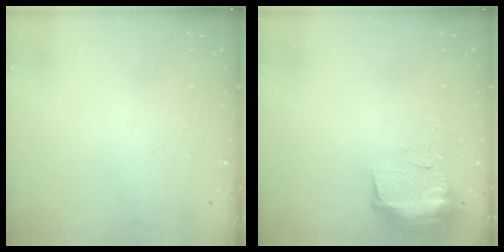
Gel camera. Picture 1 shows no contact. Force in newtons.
{"total": 9.4, "press": 9.4, "slide": 0.9}